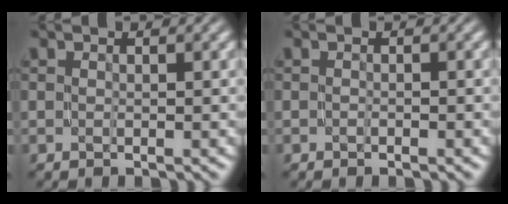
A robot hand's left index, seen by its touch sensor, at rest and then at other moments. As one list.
[{"total": 0.6, "force": [-0.4, 0.2, 0.5], "torque": [-0.006, -0.001, -0.006]}]